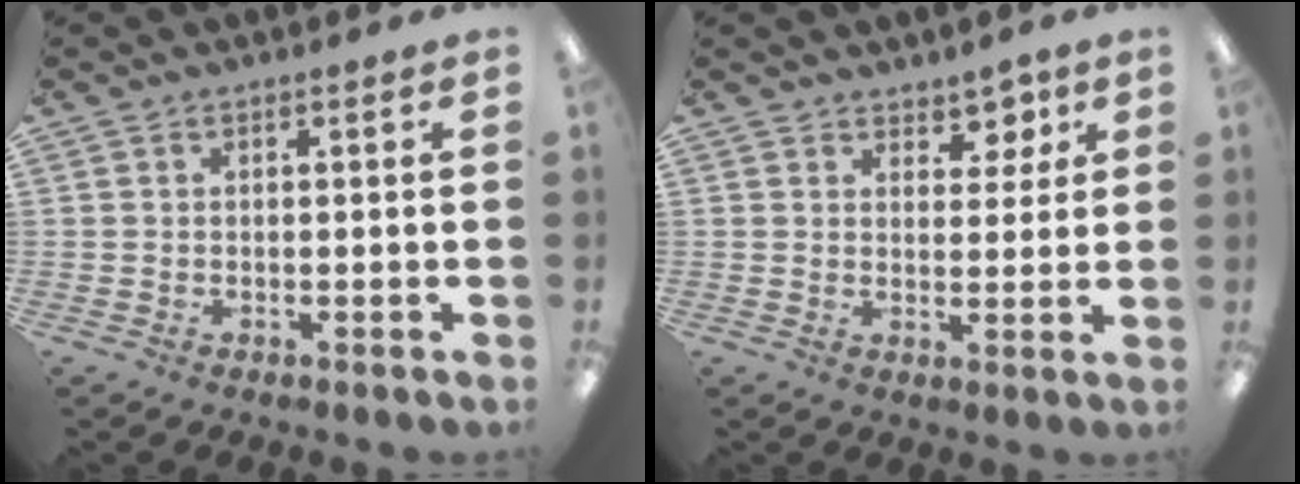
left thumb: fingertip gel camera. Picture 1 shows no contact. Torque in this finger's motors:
{"motor_torque": [-0.21, -0.13, -0.24, -0.05, -0.03]}